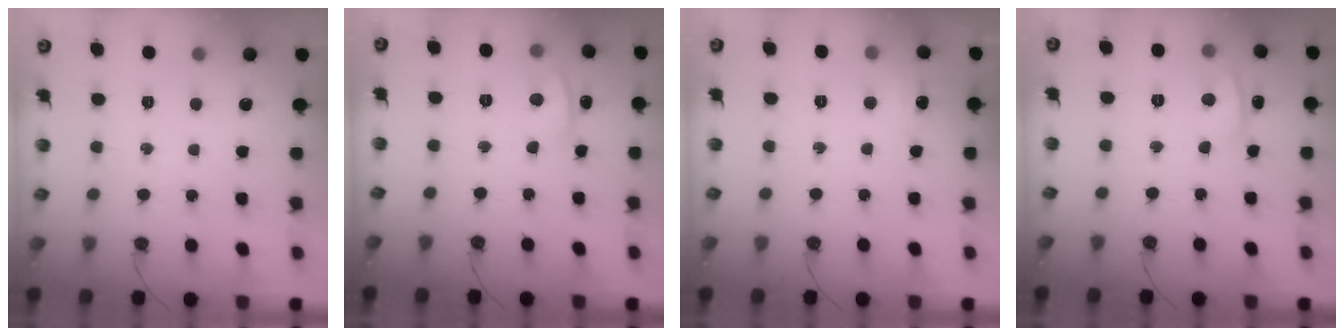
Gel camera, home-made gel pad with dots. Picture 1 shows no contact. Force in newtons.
{"total": 1.5, "press": 1.3, "slide": 0.7}
{"total": 5.1, "press": 5.0, "slide": 0.7}
{"total": 1.5, "press": 1.3, "slide": 0.7}